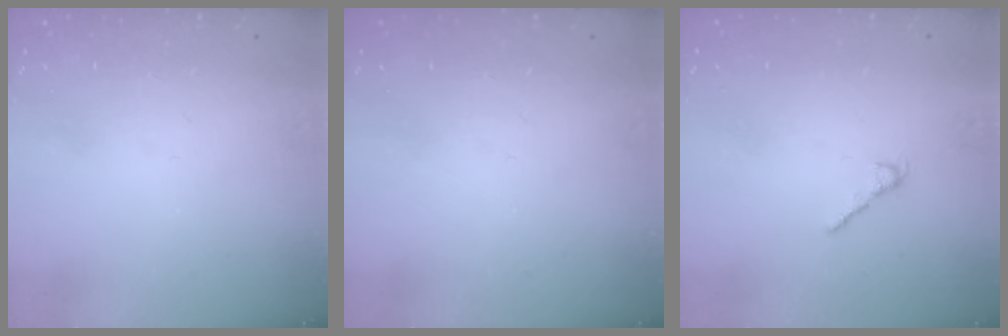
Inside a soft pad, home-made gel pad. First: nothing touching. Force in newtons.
{"total": 0.0}
{"total": 2.2, "press": 2.2, "slide": 0.4}